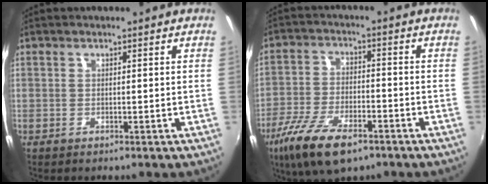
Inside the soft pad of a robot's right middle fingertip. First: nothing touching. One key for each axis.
{"total": 13.1, "fx": -8.1, "fy": 5.1, "fz": 8.9, "tx": -0.197, "ty": -0.031, "tz": -0.152}